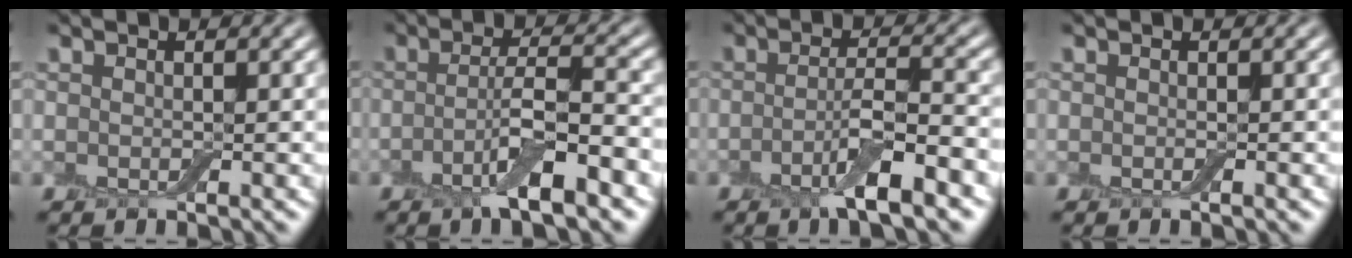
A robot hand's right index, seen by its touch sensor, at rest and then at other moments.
{"total": 4.9, "force": [-2.4, 0.8, 4.2], "torque": [-0.071, 0.005, -0.048]}
{"total": 4.3, "force": [-2.2, 0.7, 3.6], "torque": [-0.063, 0.005, -0.045]}
{"total": 0.0}